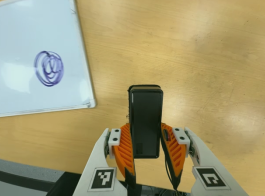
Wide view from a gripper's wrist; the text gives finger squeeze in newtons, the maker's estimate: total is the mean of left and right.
{"total": 5.1, "left": 3.6, "right": 6.6}